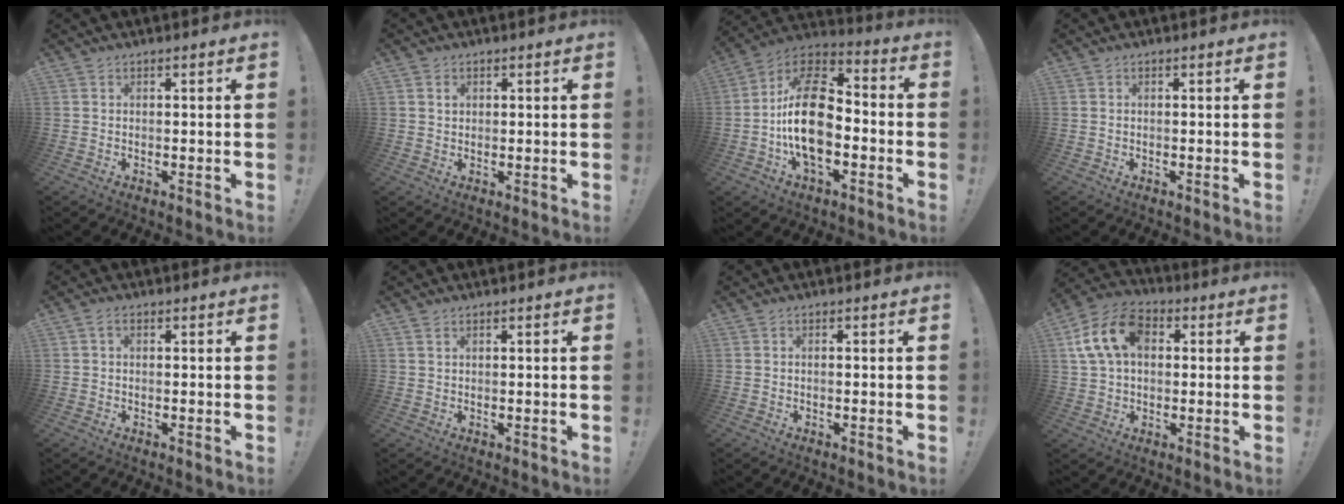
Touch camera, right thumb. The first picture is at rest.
{"total": 1.6, "force": [0.8, 1.3, 0.5], "torque": [0.002, -0.003, 0.012]}
{"total": 20.7, "force": [-3.0, 12.1, 16.5], "torque": [-0.306, 0.024, -0.047]}
{"total": 0.0}
{"total": 1.6, "force": [0.3, 1.2, 1.1], "torque": [-0.026, 0.007, 0.006]}
{"total": 1.3, "force": [0.9, 0.6, 0.7], "torque": [-0.012, 0.000, 0.017]}
{"total": 0.5, "force": [-0.3, 0.0, 0.4], "torque": [-0.013, 0.001, -0.005]}
{"total": 15.1, "force": [3.8, 10.4, 10.2], "torque": [-0.192, 0.008, 0.074]}